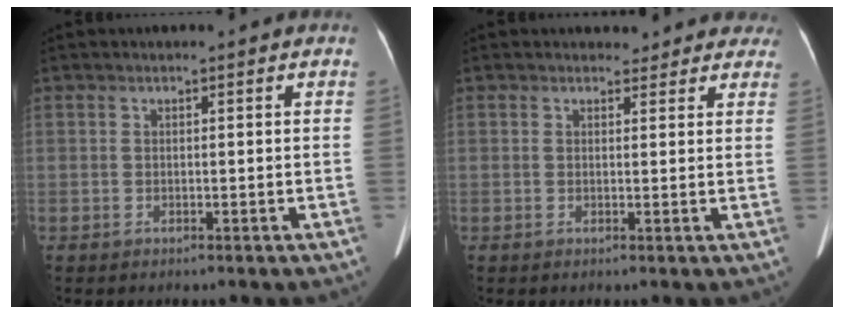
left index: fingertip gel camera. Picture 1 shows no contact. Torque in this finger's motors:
{"motor_torque": [0.61, -0.80, -0.01, 0.00]}